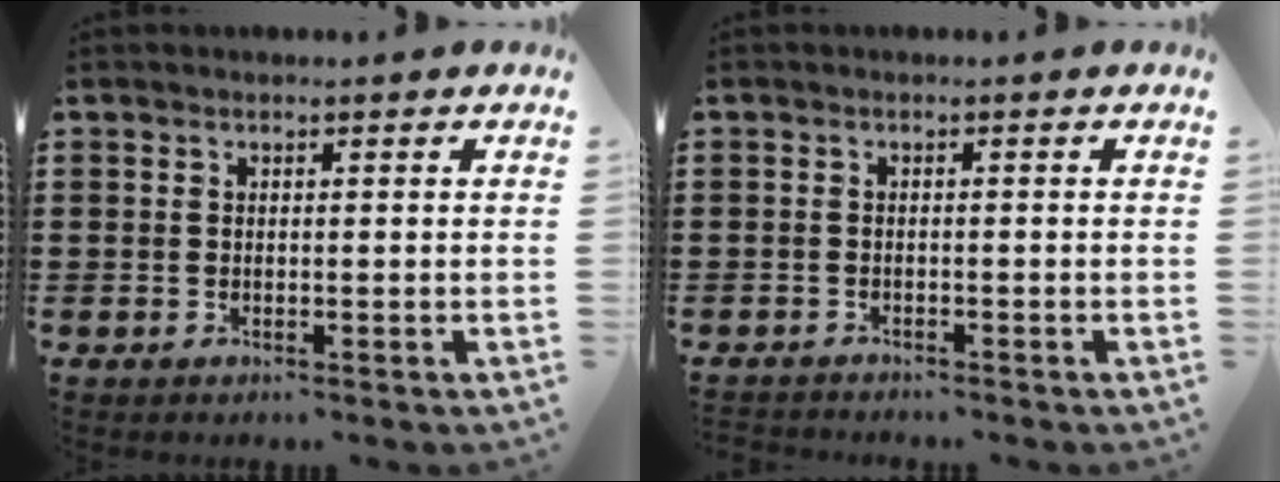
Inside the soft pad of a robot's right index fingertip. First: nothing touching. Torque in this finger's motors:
{"motor_torque": [-1.89, 0.25, -1.05, -0.16]}